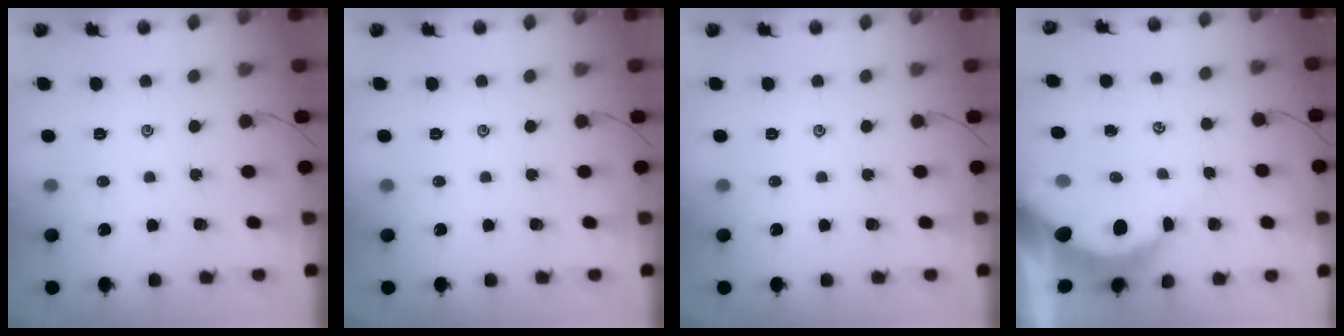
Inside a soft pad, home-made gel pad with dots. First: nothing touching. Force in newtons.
{"total": 0.0}
{"total": 0.0}
{"total": 8.4, "press": 8.3, "slide": 1.0}